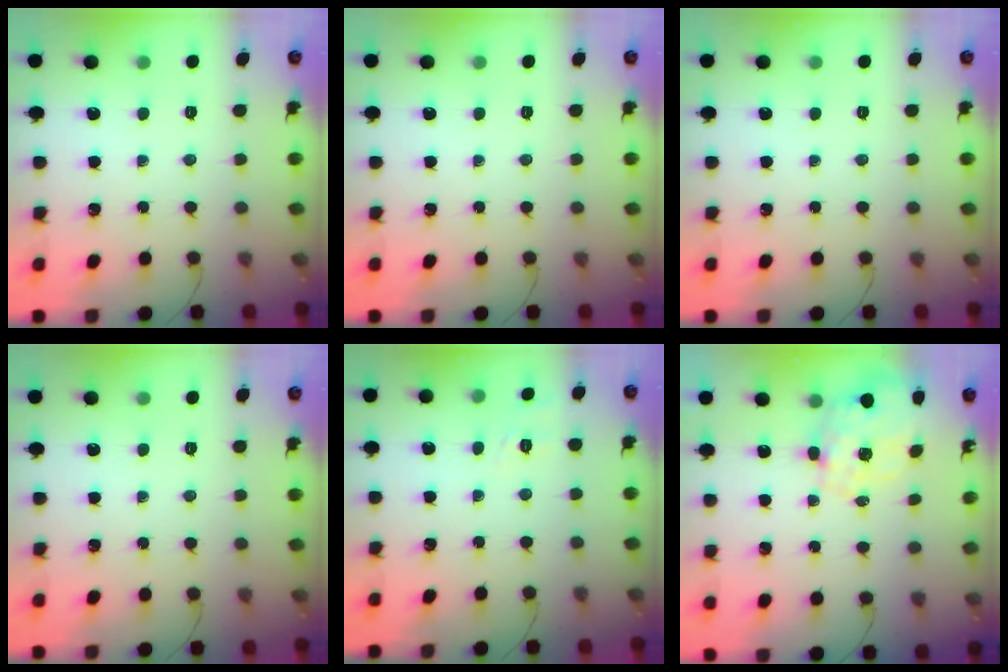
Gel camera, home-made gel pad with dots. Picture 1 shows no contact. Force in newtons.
{"total": 0.0}
{"total": 0.0}
{"total": 0.0}
{"total": 2.1, "press": 0.8, "slide": 2.0}
{"total": 2.5, "press": 2.3, "slide": 1.0}